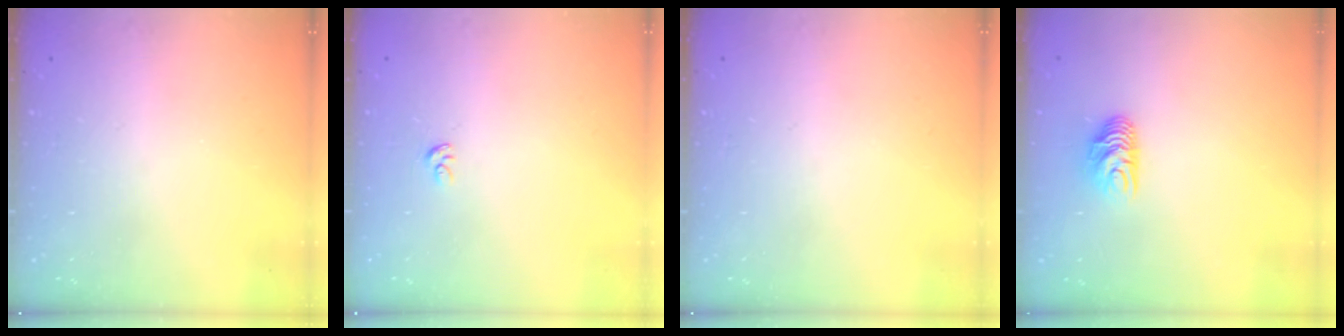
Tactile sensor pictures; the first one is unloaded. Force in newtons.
{"total": 2.4, "press": 2.4, "slide": 0.1}
{"total": 0.0}
{"total": 7.5, "press": 7.5, "slide": 0.5}